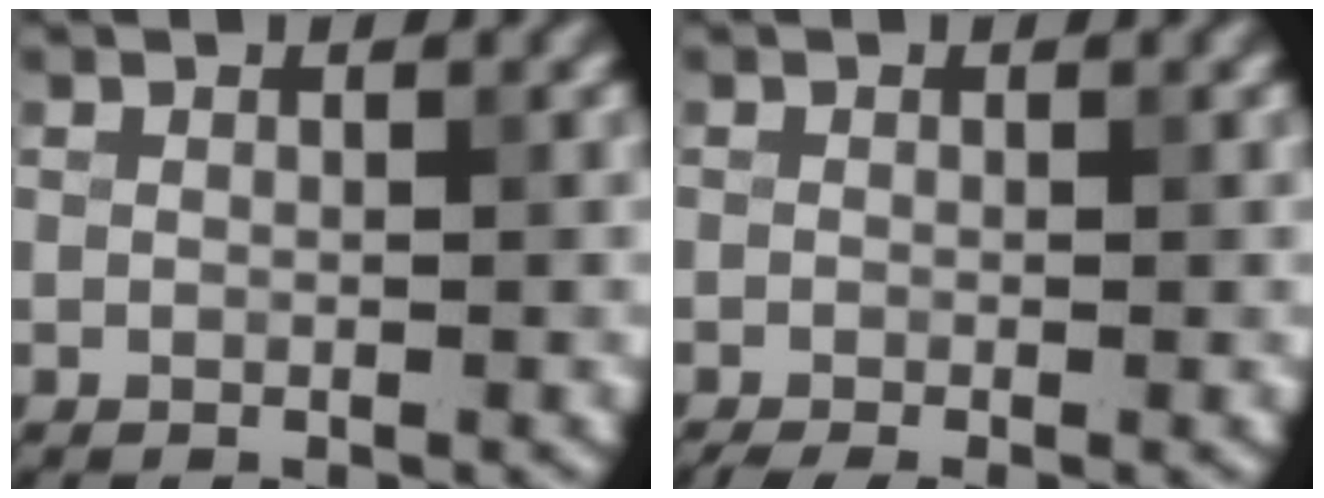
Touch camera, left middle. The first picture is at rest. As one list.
[{"total": 1.9, "force": [-1.3, 0.4, 1.4], "torque": [-0.023, -0.008, -0.025]}]